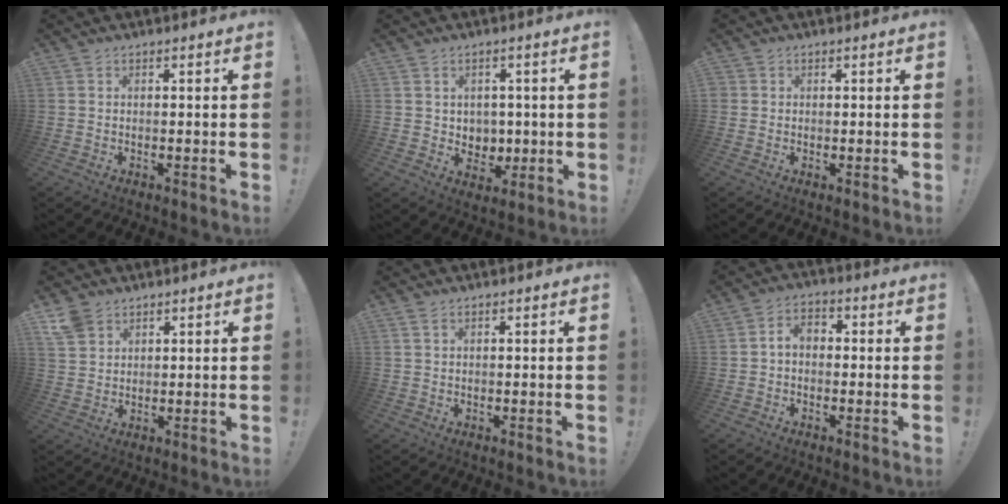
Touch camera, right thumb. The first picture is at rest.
{"total": 5.5, "force": [2.1, 5.0, 1.0], "torque": [-0.015, -0.018, 0.045]}
{"total": 1.2, "force": [0.3, 1.2, 0.2], "torque": [-0.006, 0.003, 0.006]}
{"total": 5.4, "force": [3.7, 3.5, 1.8], "torque": [-0.036, -0.016, 0.075]}
{"total": 1.3, "force": [0.7, 0.5, 0.9], "torque": [-0.025, 0.002, 0.015]}
{"total": 4.6, "force": [-0.5, 2.9, 3.5], "torque": [-0.063, 0.011, -0.010]}